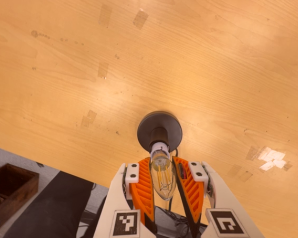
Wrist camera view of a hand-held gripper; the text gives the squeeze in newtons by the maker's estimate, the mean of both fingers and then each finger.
{"total": 12.6, "left": 12.4, "right": 12.8}